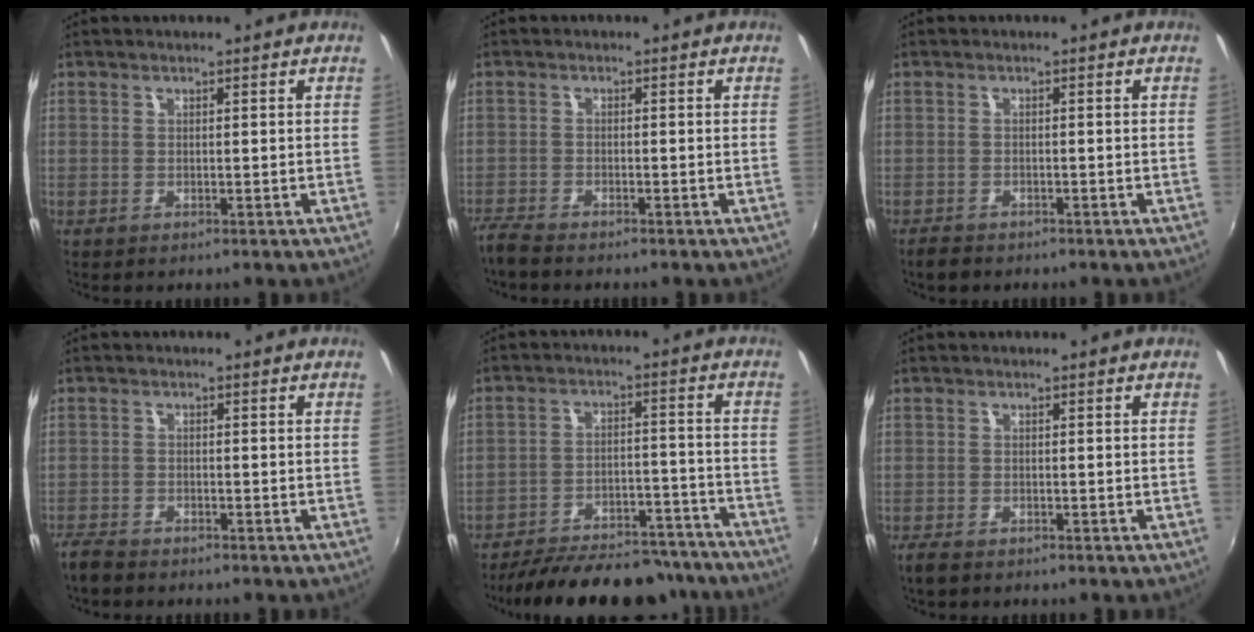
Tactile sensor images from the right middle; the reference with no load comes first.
{"total": 3.6, "force": [-3.4, 0.4, 1.2], "torque": [-0.039, -0.016, -0.068]}
{"total": 2.1, "force": [-1.7, 0.6, 0.9], "torque": [-0.023, -0.008, -0.033]}
{"total": 3.9, "force": [-3.6, 1.0, 1.1], "torque": [-0.037, -0.015, -0.074]}
{"total": 24.4, "force": [-21.5, 7.2, 9.1], "torque": [-0.171, 0.008, -0.278]}
{"total": 2.6, "force": [-2.1, 0.9, 1.3], "torque": [-0.031, -0.010, -0.041]}